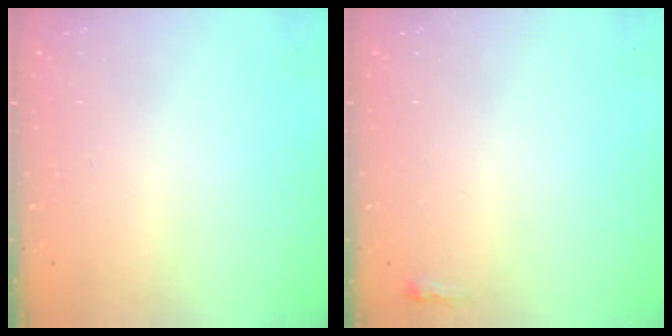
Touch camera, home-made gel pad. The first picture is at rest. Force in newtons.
{"total": 2.2, "press": 2.2, "slide": 0.6}